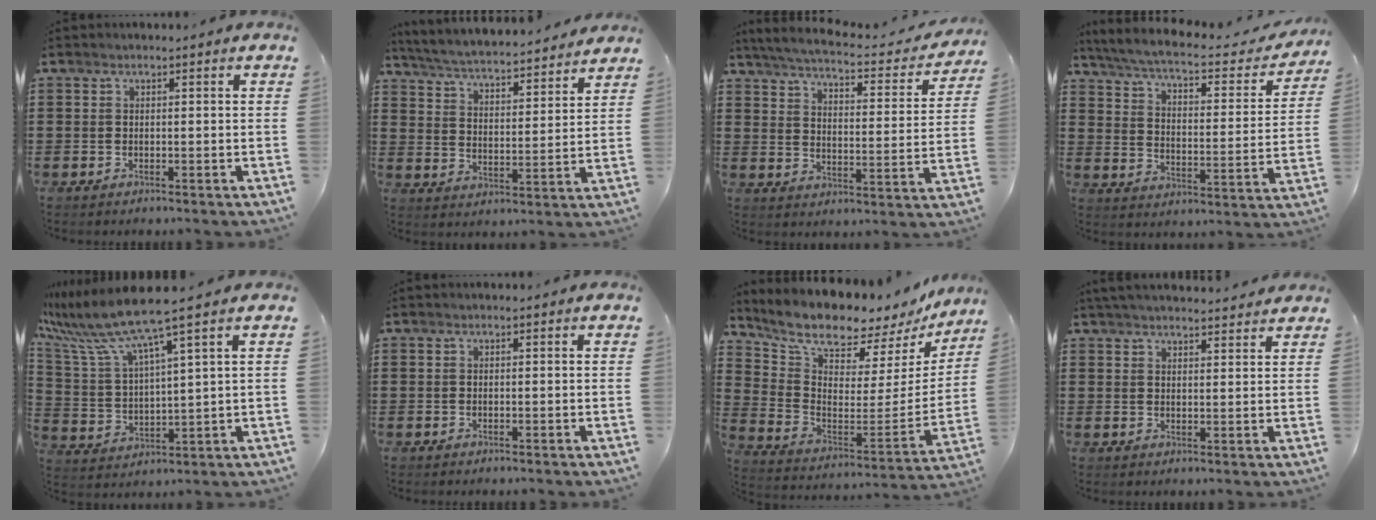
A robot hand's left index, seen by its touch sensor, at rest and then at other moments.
{"total": 4.1, "force": [4.0, -0.2, 0.9], "torque": [-0.040, -0.033, 0.061]}
{"total": 4.4, "force": [4.0, 0.0, 1.8], "torque": [-0.058, -0.030, 0.060]}
{"total": 5.1, "force": [4.4, 0.4, 2.5], "torque": [-0.071, -0.031, 0.068]}
{"total": 8.6, "force": [7.0, -0.3, 5.0], "torque": [-0.136, -0.046, 0.113]}
{"total": 0.0}
{"total": 8.3, "force": [7.8, 1.6, 2.4], "torque": [-0.078, -0.078, 0.129]}
{"total": 3.3, "force": [3.3, 0.1, 0.6], "torque": [-0.021, -0.007, 0.061]}